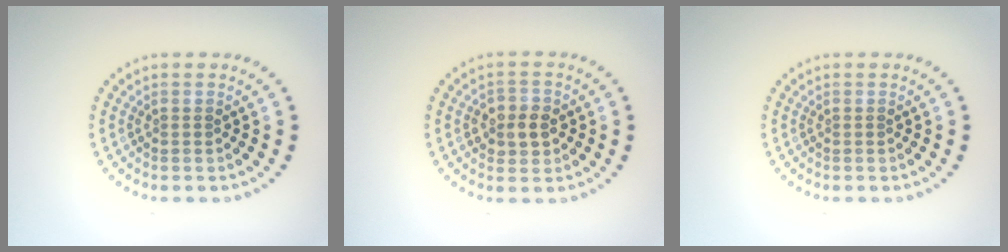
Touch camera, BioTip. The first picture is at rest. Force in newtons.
{"total": 2.8, "press": 2.7, "slide": 0.5}
{"total": 0.0}